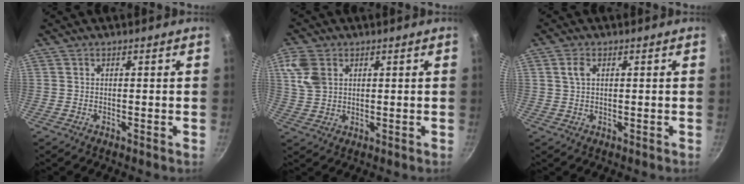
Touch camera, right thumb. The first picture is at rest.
{"total": 6.9, "force": [2.4, 5.0, 4.1], "torque": [-0.077, 0.002, 0.050]}
{"total": 2.5, "force": [0.8, 1.6, 1.8], "torque": [-0.031, 0.001, 0.016]}